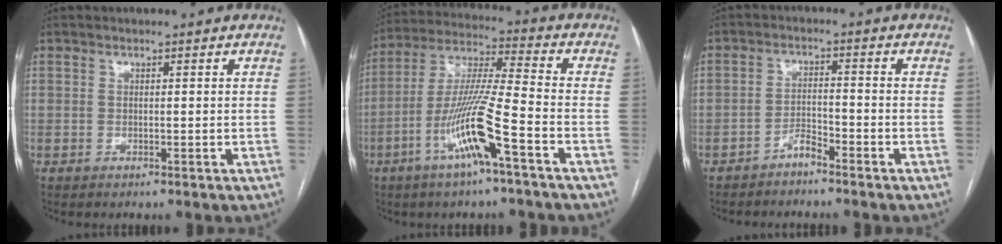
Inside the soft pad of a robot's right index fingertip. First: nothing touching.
{"total": 13.2, "force": [-5.8, 0.0, 11.9], "torque": [-0.242, -0.002, -0.112]}
{"total": 2.7, "force": [-2.4, 0.6, 1.1], "torque": [-0.015, 0.001, -0.044]}